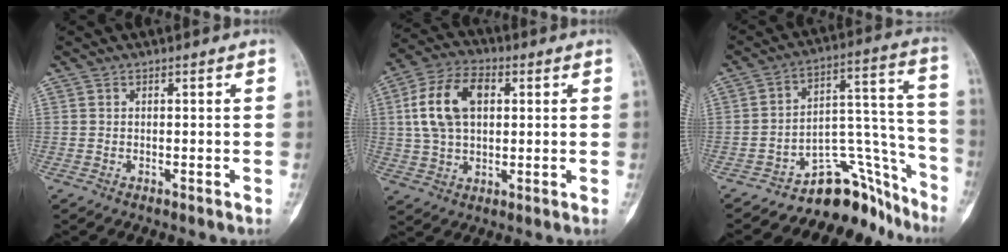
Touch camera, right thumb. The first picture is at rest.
{"total": 13.4, "force": [2.7, 8.5, 10.0], "torque": [-0.180, 0.016, 0.047]}
{"total": 15.4, "force": [-12.4, 7.5, 5.2], "torque": [-0.006, 0.161, -0.183]}